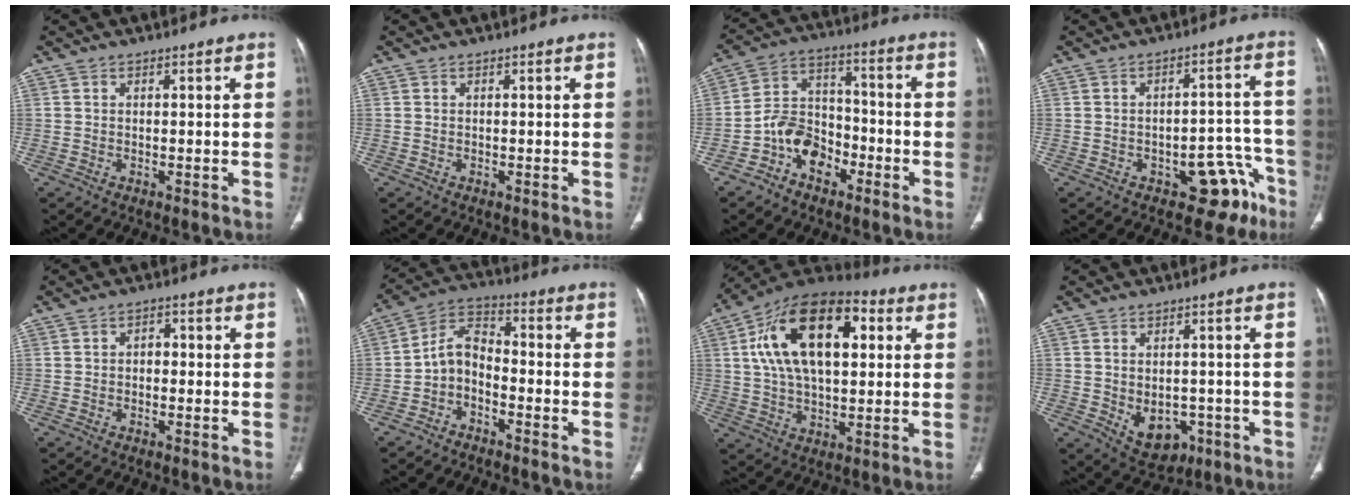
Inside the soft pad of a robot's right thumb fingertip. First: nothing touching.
{"total": 0.0}
{"total": 10.0, "force": [-5.1, 7.1, 4.9], "torque": [-0.056, 0.054, -0.100]}
{"total": 10.9, "force": [-6.2, 6.0, 6.6], "torque": [-0.028, 0.057, -0.074]}
{"total": 2.0, "force": [-0.3, 1.5, 1.3], "torque": [-0.006, 0.010, -0.012]}
{"total": 7.0, "force": [-3.0, 4.6, 4.4], "torque": [-0.070, 0.050, -0.073]}
{"total": 21.3, "force": [5.2, 11.6, 17.1], "torque": [-0.270, 0.015, 0.077]}
{"total": 8.0, "force": [-2.3, 5.9, 4.9], "torque": [-0.044, 0.011, -0.015]}